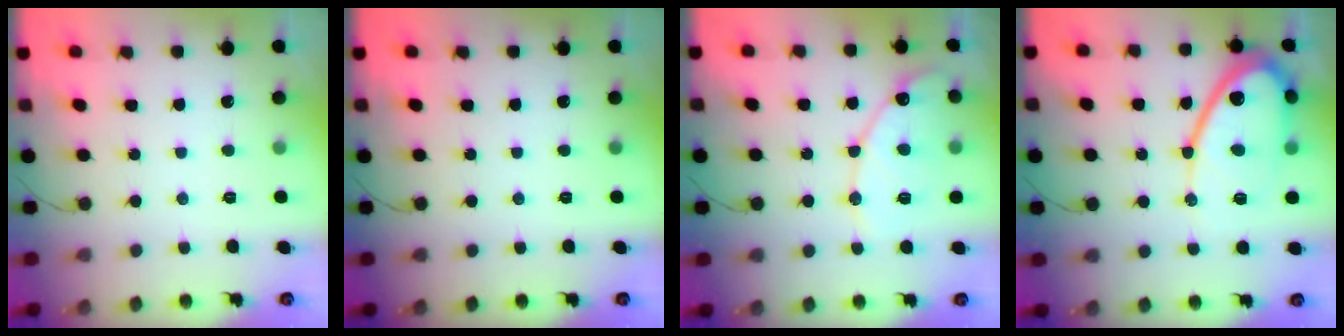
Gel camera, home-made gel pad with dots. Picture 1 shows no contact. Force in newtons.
{"total": 0.0}
{"total": 13.4, "press": 13.3, "slide": 1.2}
{"total": 14.6, "press": 14.6, "slide": 1.1}